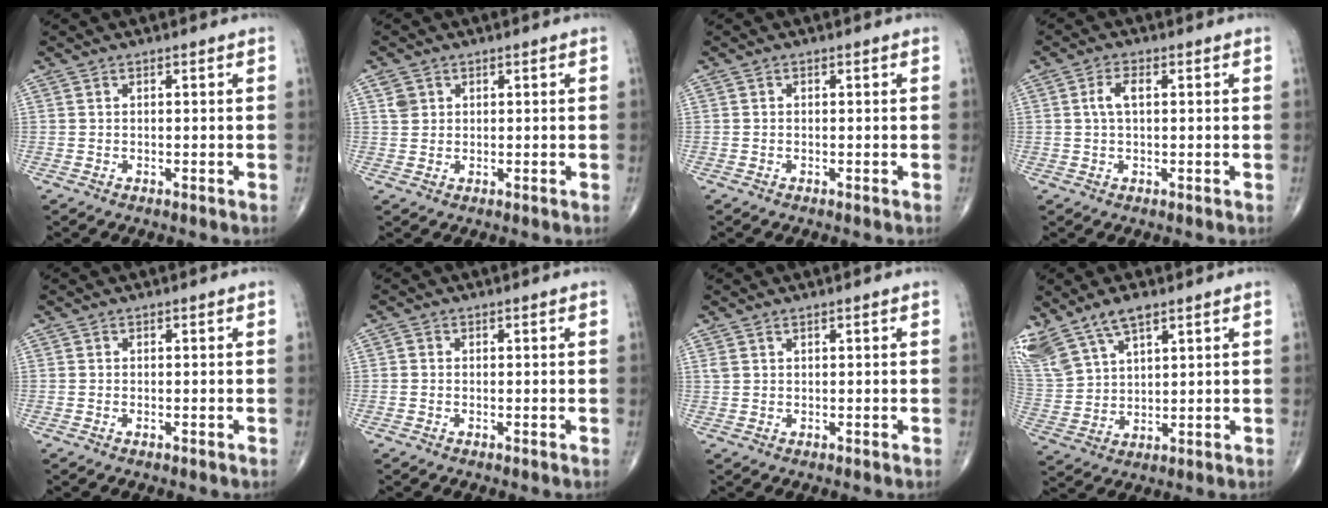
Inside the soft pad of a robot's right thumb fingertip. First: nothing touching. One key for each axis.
{"total": 2.4, "fx": 1.0, "fy": 2.1, "fz": 0.8, "tx": -0.008, "ty": -0.003, "tz": 0.020}
{"total": 0.0}
{"total": 3.4, "fx": 0.6, "fy": 1.6, "fz": 2.9, "tx": -0.065, "ty": 0.009, "tz": 0.010}
{"total": 0.0}
{"total": 0.7, "fx": -0.1, "fy": 0.6, "fz": 0.3, "tx": -0.002, "ty": 0.001, "tz": -0.006}
{"total": 1.1, "fx": 0.8, "fy": 0.4, "fz": 0.6, "tx": -0.010, "ty": 0.005, "tz": 0.019}
{"total": 13.3, "fx": 8.9, "fy": 6.3, "fz": 7.8, "tx": -0.167, "ty": -0.019, "tz": 0.184}